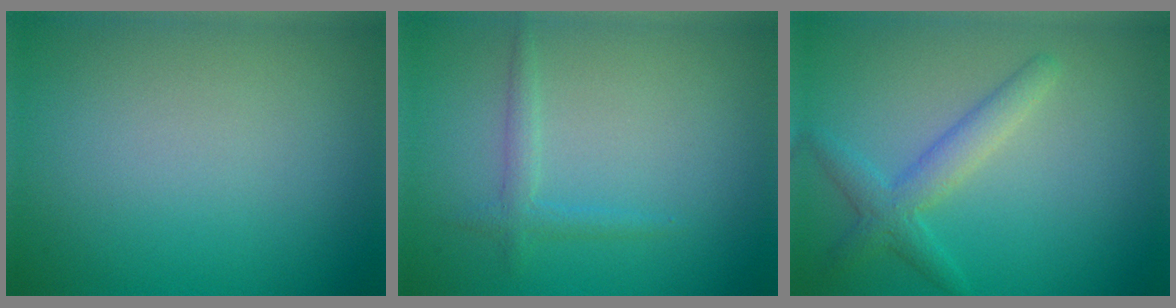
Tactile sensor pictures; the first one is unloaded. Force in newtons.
{"total": 1.3, "press": 1.3, "slide": 0.0}
{"total": 1.9, "press": 1.9, "slide": 0.2}